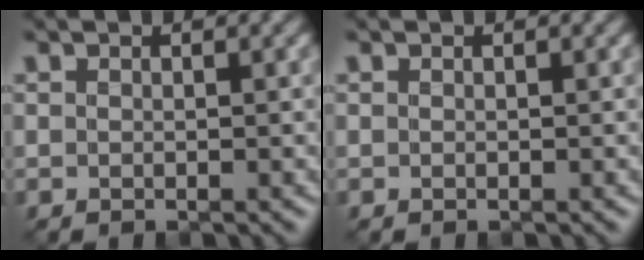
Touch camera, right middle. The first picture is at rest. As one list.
[{"total": 0.0}]